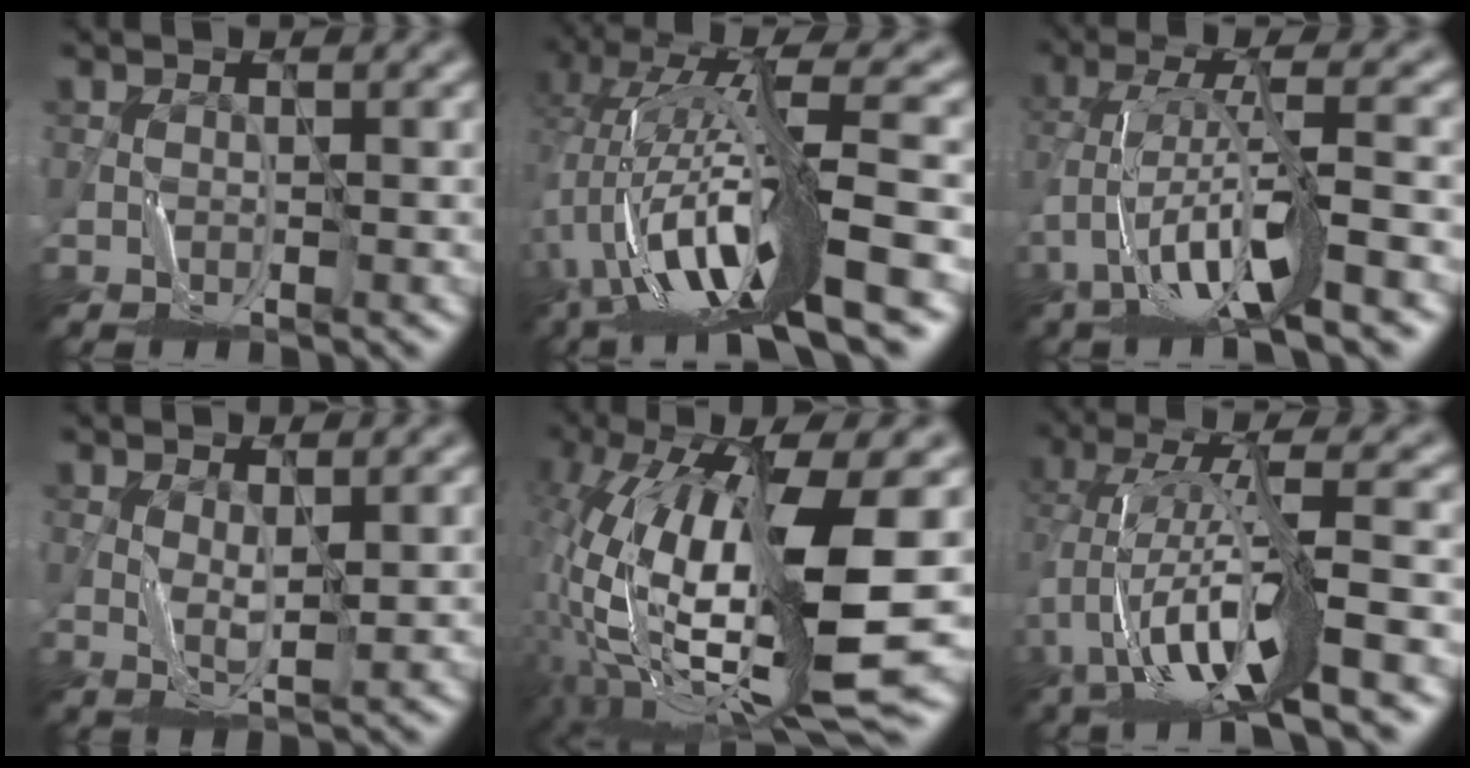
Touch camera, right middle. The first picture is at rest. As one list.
[{"total": 12.7, "force": [-4.4, 2.6, 11.6], "torque": [-0.211, 0.018, -0.066]}, {"total": 7.7, "force": [-3.6, 1.1, 6.7], "torque": [-0.129, 0.007, -0.072]}, {"total": 1.6, "force": [0.8, 0.1, 1.4], "torque": [-0.030, -0.005, 0.020]}, {"total": 16.1, "force": [1.4, 4.5, 15.4], "torque": [-0.301, -0.013, 0.046]}, {"total": 10.3, "force": [-3.3, 1.8, 9.6], "torque": [-0.174, 0.019, -0.055]}]